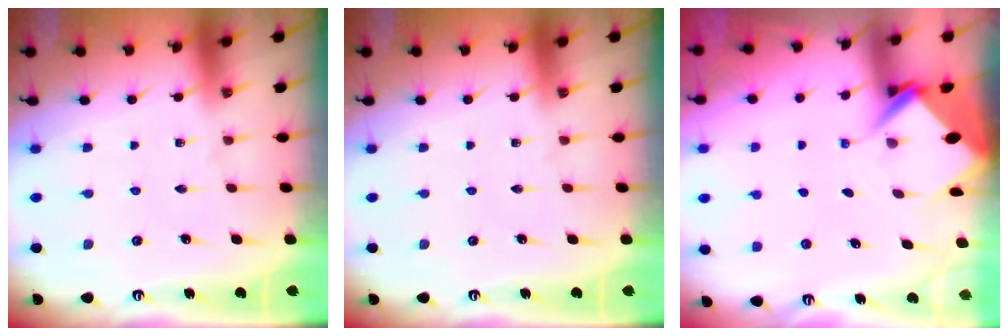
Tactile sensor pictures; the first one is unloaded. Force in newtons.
{"total": 0.0}
{"total": 5.5, "press": 5.5, "slide": 0.4}